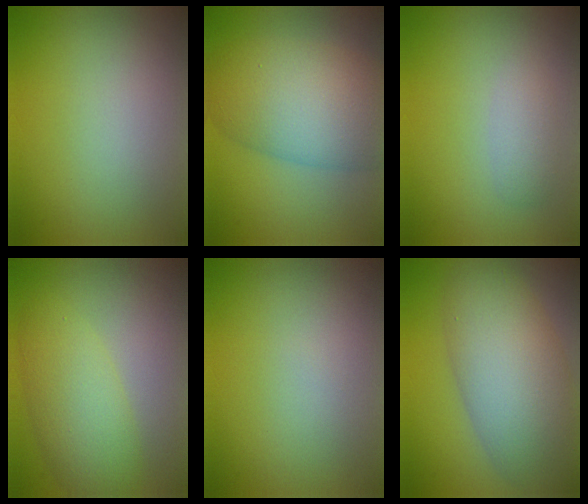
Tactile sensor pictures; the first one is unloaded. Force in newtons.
{"total": 9.2, "press": 9.2, "slide": 0.2}
{"total": 1.3, "press": 1.3, "slide": 0.1}
{"total": 4.9, "press": 4.9, "slide": 0.1}
{"total": 0.0}
{"total": 8.7, "press": 8.7, "slide": 0.1}